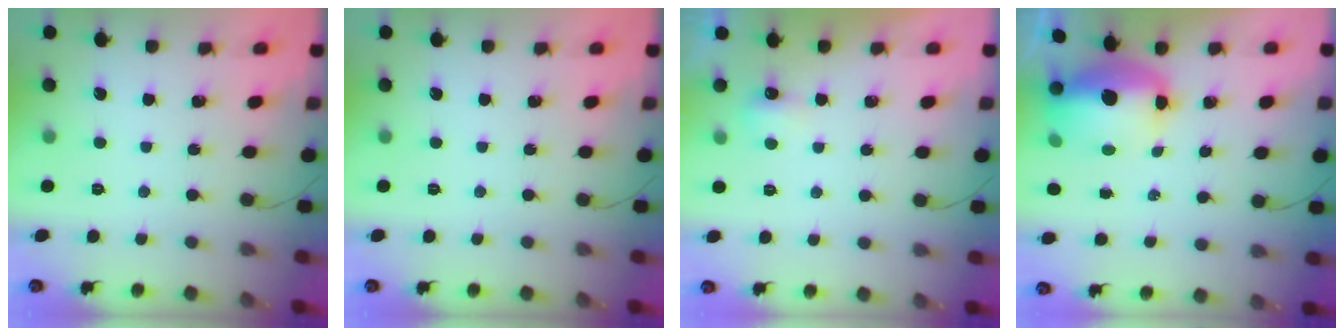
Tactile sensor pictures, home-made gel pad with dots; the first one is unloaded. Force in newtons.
{"total": 0.0}
{"total": 4.0, "press": 3.8, "slide": 1.0}
{"total": 12.2, "press": 11.9, "slide": 2.7}